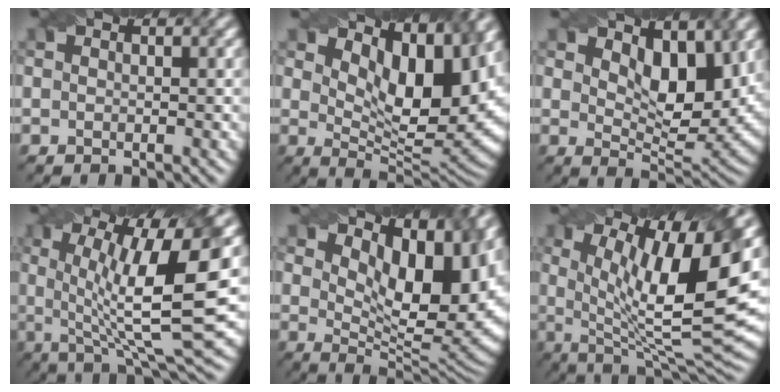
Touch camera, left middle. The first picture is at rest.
{"total": 11.0, "force": [5.2, 4.2, 8.7], "torque": [-0.144, 0.000, 0.094]}
{"total": 6.2, "force": [3.0, 2.8, 4.6], "torque": [-0.072, -0.015, 0.049]}
{"total": 12.2, "force": [1.5, 2.9, 11.8], "torque": [-0.185, 0.003, 0.026]}
{"total": 12.6, "force": [5.2, 5.6, 10.1], "torque": [-0.133, 0.004, 0.087]}
{"total": 14.4, "force": [2.8, 4.3, 13.5], "torque": [-0.205, -0.008, 0.048]}